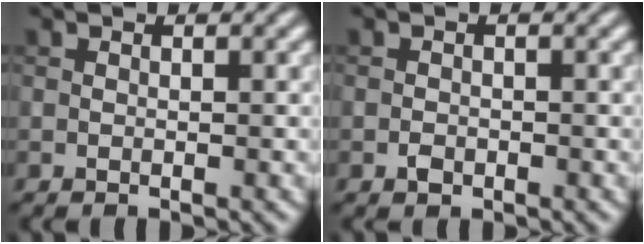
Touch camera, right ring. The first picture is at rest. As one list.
[{"total": 0.9, "force": [-0.5, 0.6, 0.4], "torque": [-0.005, -0.003, -0.010]}]